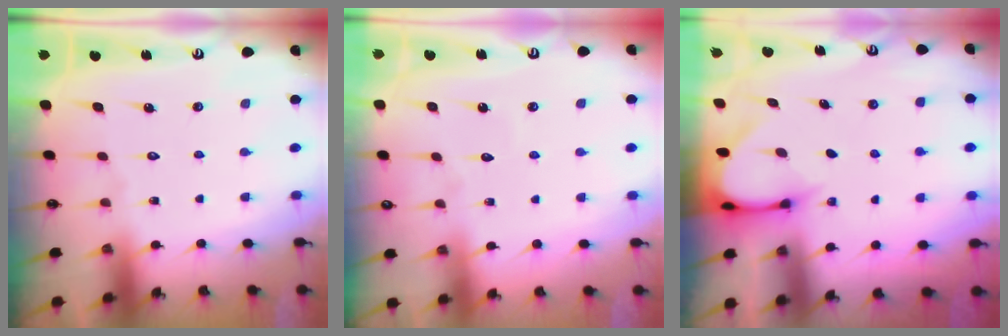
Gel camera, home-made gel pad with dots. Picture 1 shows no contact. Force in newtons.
{"total": 3.0, "press": 3.0, "slide": 0.3}
{"total": 3.8, "press": 3.8, "slide": 0.3}